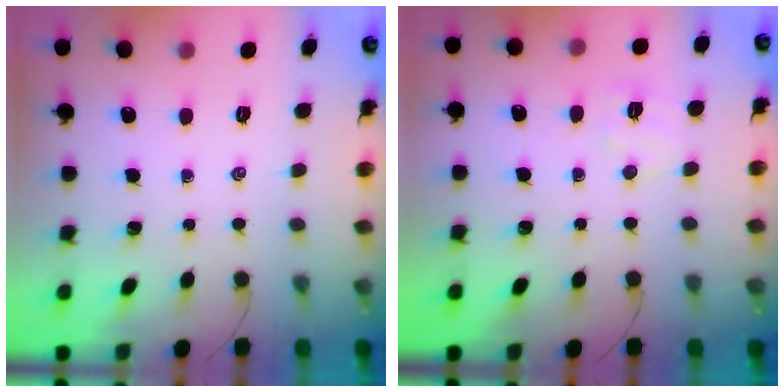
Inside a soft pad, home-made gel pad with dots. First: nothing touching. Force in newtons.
{"total": 5.2, "press": 5.1, "slide": 1.1}